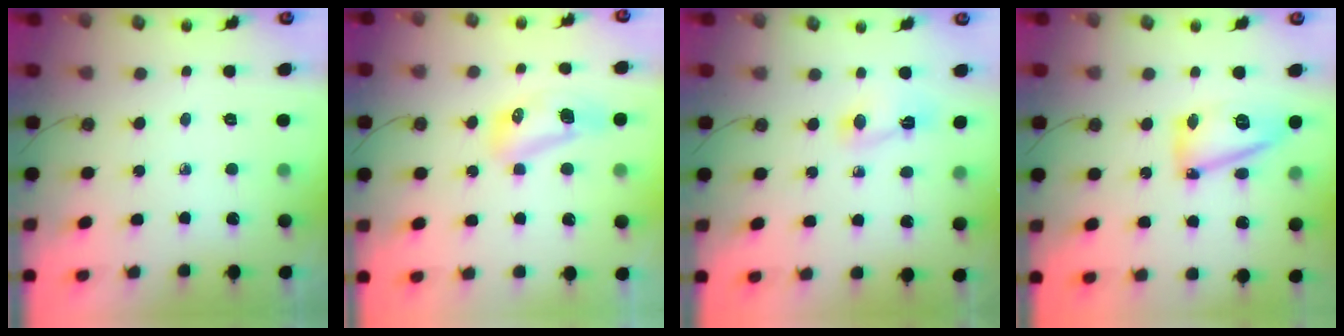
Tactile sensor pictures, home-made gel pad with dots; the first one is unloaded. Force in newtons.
{"total": 8.3, "press": 8.1, "slide": 1.5}
{"total": 2.5, "press": 2.5, "slide": 0.3}
{"total": 12.7, "press": 12.6, "slide": 1.4}